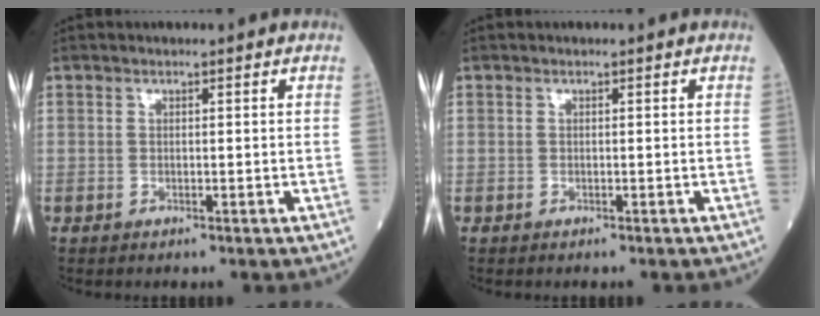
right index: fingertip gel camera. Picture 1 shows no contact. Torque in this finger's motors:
{"motor_torque": [-0.02, -0.02, 0.03, 0.01]}